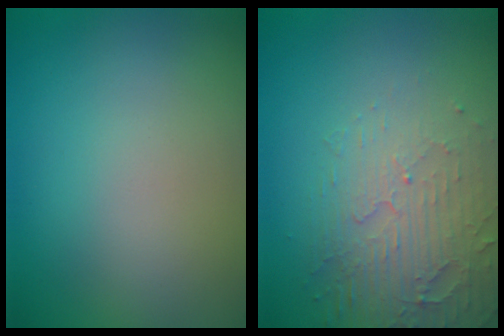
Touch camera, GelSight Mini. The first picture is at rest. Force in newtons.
{"total": 5.2, "press": 3.2, "slide": 4.0}